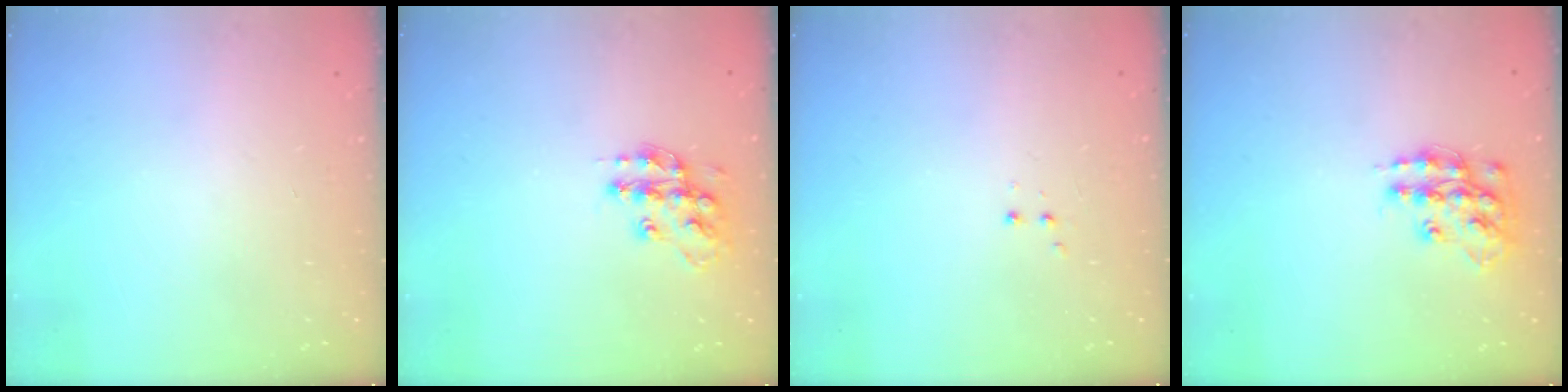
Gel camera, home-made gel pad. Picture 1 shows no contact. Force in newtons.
{"total": 13.8, "press": 13.7, "slide": 0.8}
{"total": 2.8, "press": 2.8, "slide": 0.6}
{"total": 13.7, "press": 13.7, "slide": 0.9}